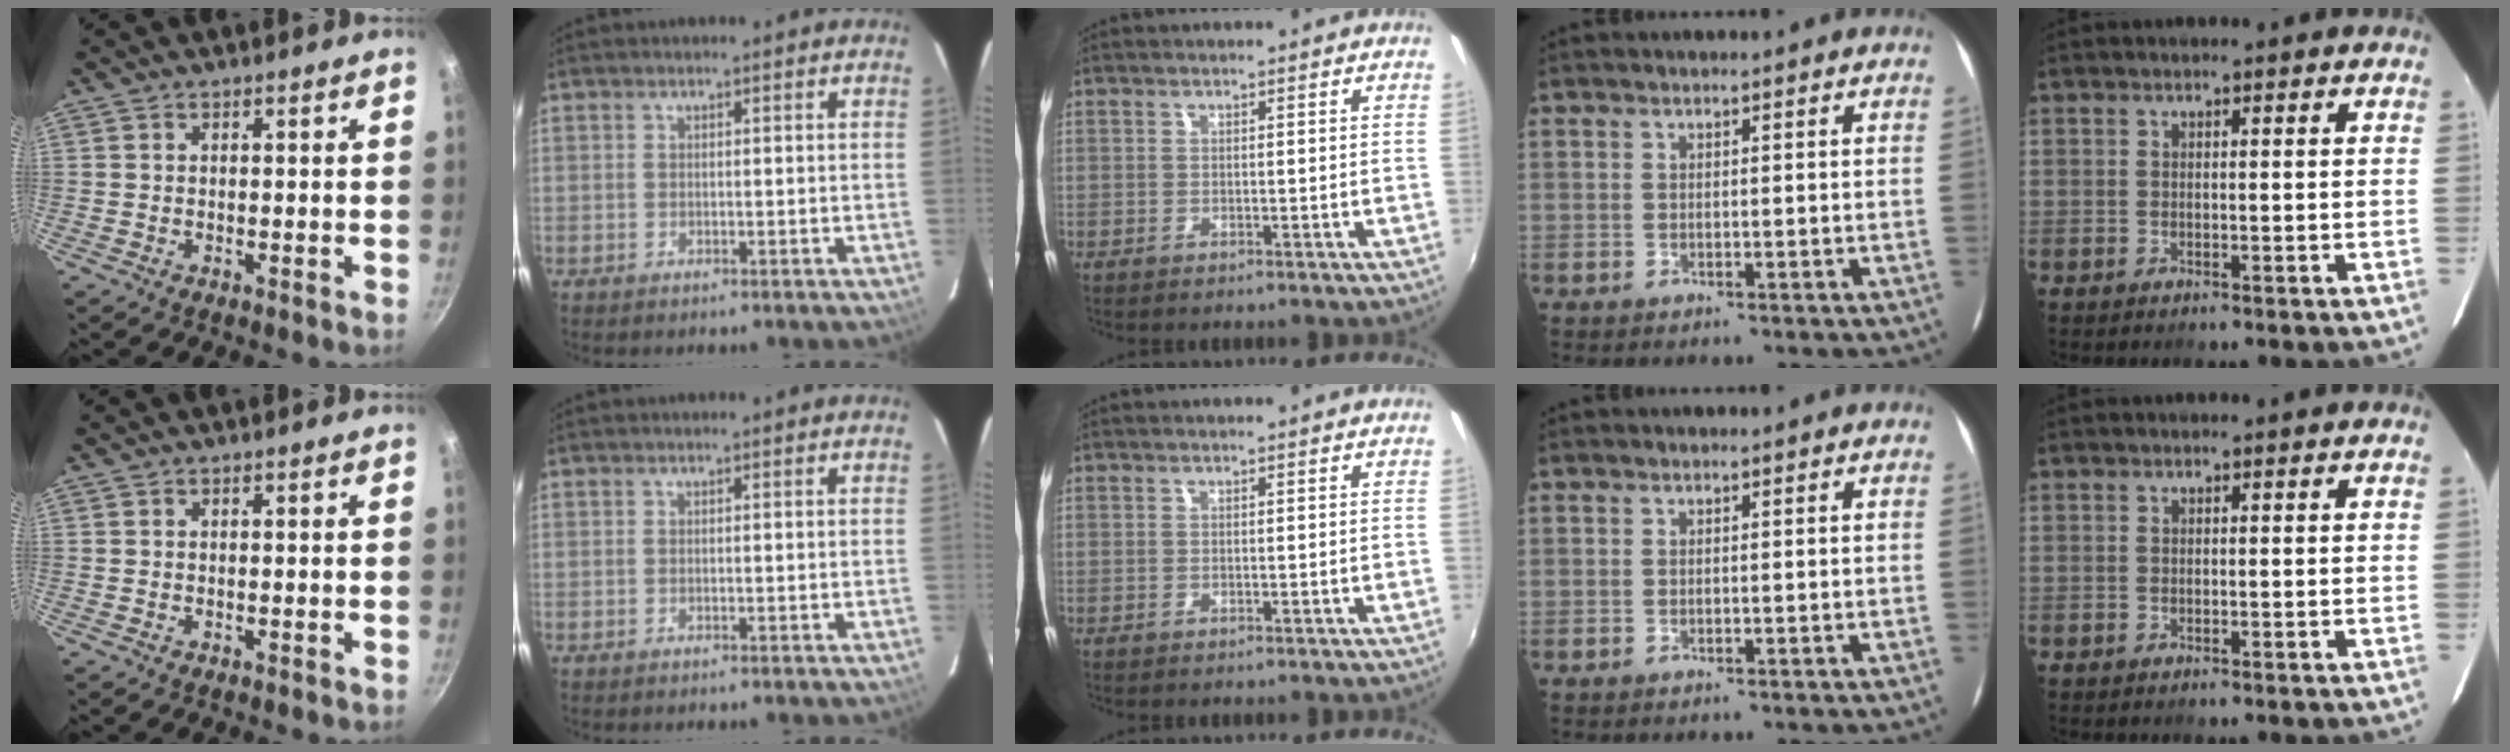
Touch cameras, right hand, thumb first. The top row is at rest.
{}